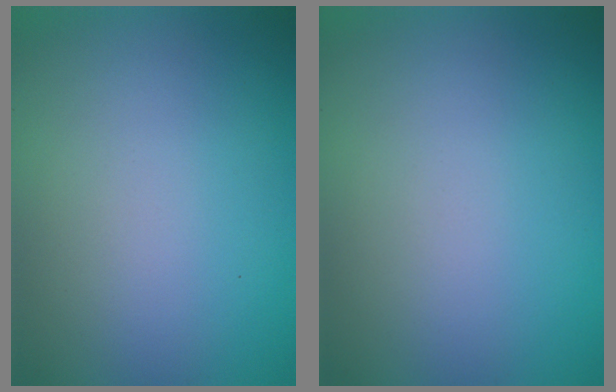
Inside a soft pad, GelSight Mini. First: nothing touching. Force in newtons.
{"total": 0.0}